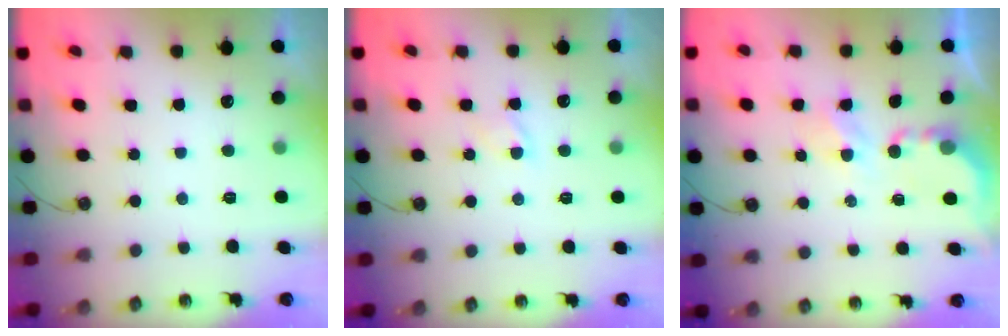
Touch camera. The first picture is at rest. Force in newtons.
{"total": 2.8, "press": 2.8, "slide": 0.4}
{"total": 3.8, "press": 3.8, "slide": 0.3}